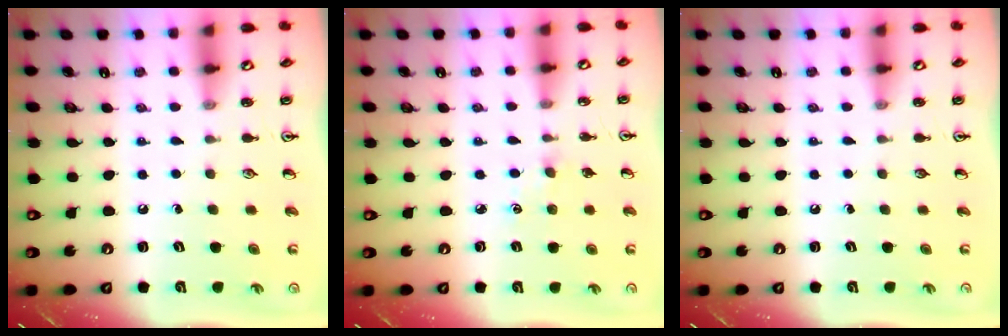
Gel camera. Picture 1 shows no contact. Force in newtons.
{"total": 2.0, "press": 2.0, "slide": 0.3}
{"total": 0.0}